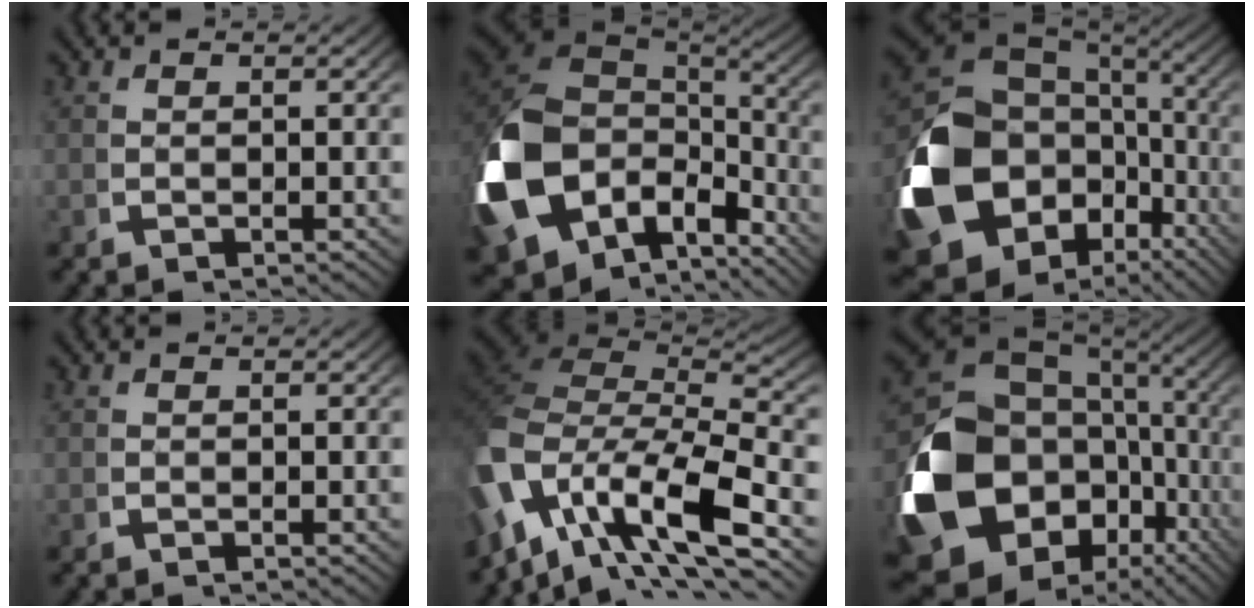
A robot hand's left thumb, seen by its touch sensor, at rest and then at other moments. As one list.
[{"total": 19.0, "force": [-2.9, 13.5, 13.0], "torque": [-0.347, -0.077, -0.008]}, {"total": 21.0, "force": [-3.9, 15.2, 13.9], "torque": [-0.310, -0.093, -0.018]}, {"total": 0.0}, {"total": 15.9, "force": [0.6, 9.8, 12.4], "torque": [-0.278, -0.044, 0.025]}, {"total": 23.4, "force": [-4.1, 17.3, 15.3], "torque": [-0.332, -0.087, -0.030]}]